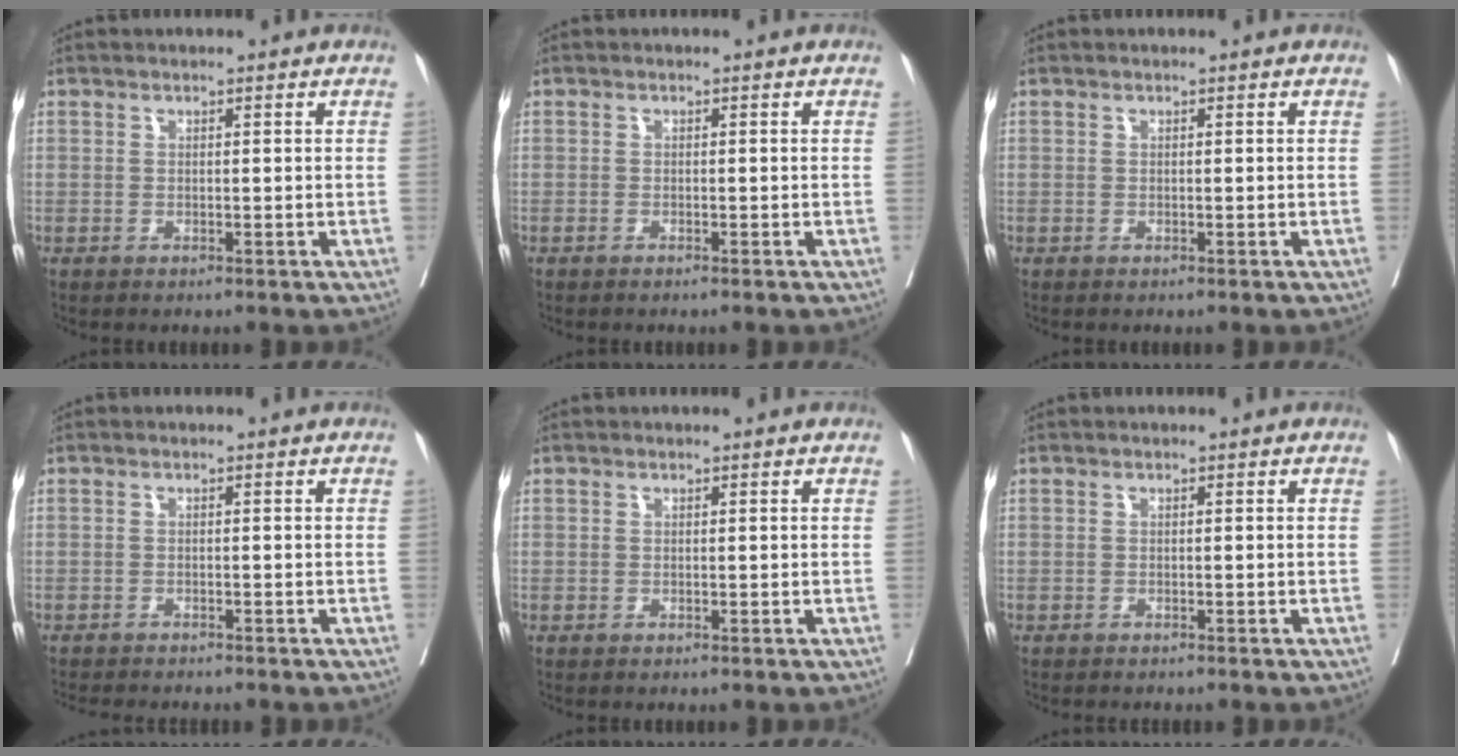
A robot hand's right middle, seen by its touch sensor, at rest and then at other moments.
{"total": 0.5, "force": [-0.4, 0.0, 0.3], "torque": [-0.008, -0.002, -0.008]}
{"total": 0.0}
{"total": 6.3, "force": [-5.8, 0.8, 2.3], "torque": [-0.030, -0.010, -0.086]}
{"total": 0.0}
{"total": 1.9, "force": [-1.8, 0.3, 0.7], "torque": [-0.012, -0.003, -0.021]}